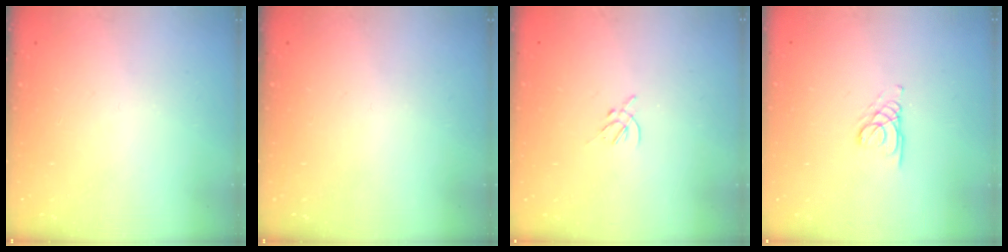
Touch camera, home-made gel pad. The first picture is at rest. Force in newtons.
{"total": 0.0}
{"total": 1.4, "press": 1.3, "slide": 0.5}
{"total": 1.7, "press": 1.7, "slide": 0.2}